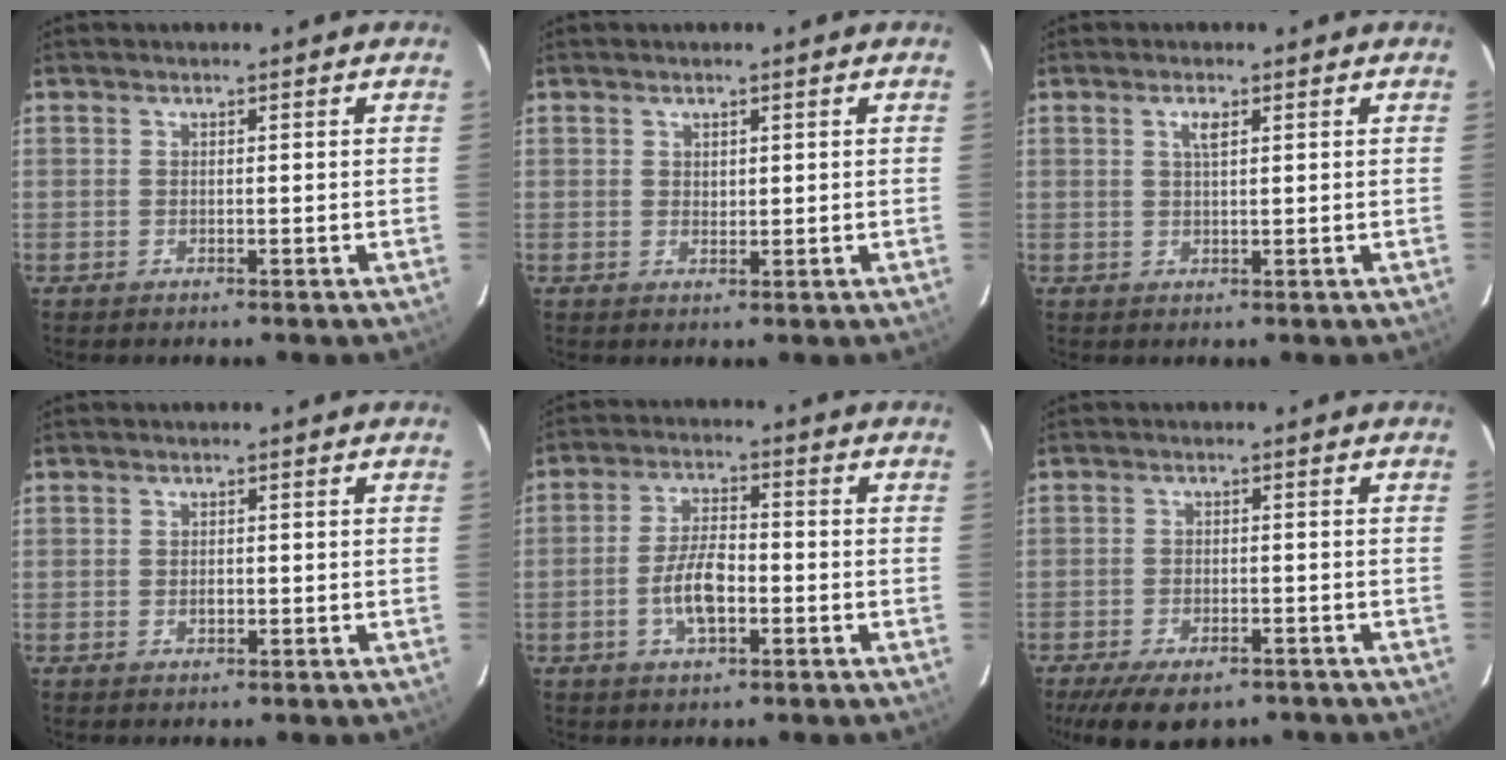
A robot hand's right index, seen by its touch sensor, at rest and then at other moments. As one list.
[{"total": 1.2, "force": [0.7, 1.0, 0.4], "torque": [-0.003, 0.003, 0.013]}, {"total": 2.0, "force": [0.9, 0.7, 1.6], "torque": [-0.030, 0.004, 0.015]}, {"total": 1.3, "force": [-0.1, 1.1, 0.8], "torque": [-0.013, 0.002, -0.002]}, {"total": 7.3, "force": [-2.2, 3.1, 6.2], "torque": [-0.124, 0.004, -0.039]}, {"total": 10.9, "force": [-7.8, 4.6, 6.1], "torque": [-0.131, -0.026, -0.120]}]